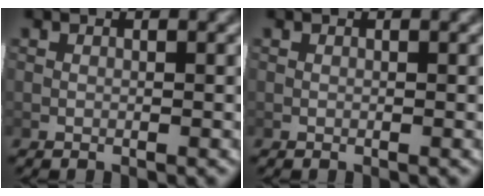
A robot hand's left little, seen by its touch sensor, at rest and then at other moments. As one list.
[{"total": 0.0}]